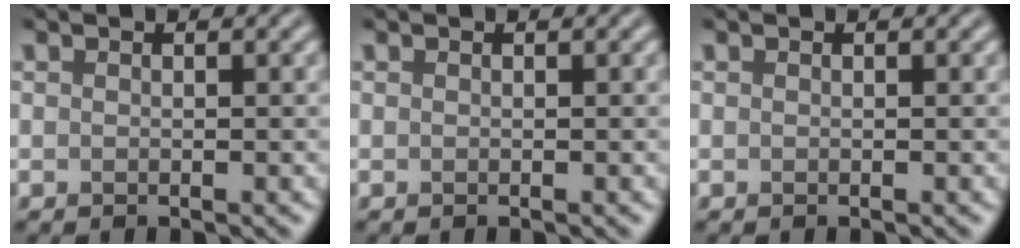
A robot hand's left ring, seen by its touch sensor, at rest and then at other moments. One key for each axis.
{"total": 0.0}
{"total": 0.0}